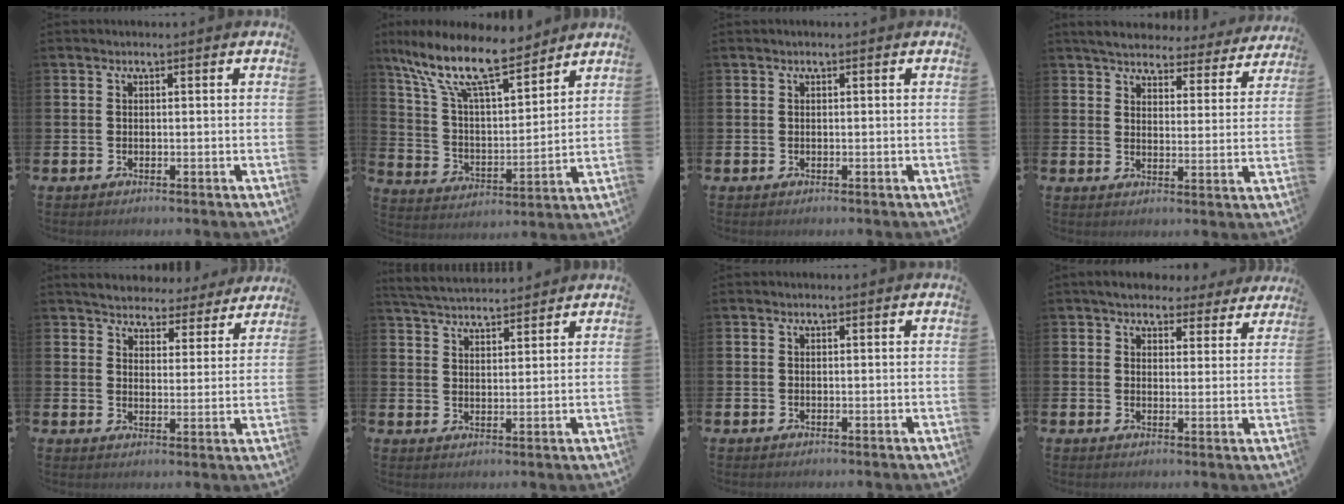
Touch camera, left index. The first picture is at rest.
{"total": 12.7, "force": [10.3, 3.5, 6.6], "torque": [-0.158, -0.057, 0.180]}
{"total": 0.0}
{"total": 5.0, "force": [4.8, 1.2, 0.8], "torque": [-0.031, -0.034, 0.082]}
{"total": 4.7, "force": [4.5, 1.3, 0.1], "torque": [-0.019, -0.034, 0.075]}
{"total": 4.4, "force": [4.4, 0.5, 0.3], "torque": [-0.025, -0.021, 0.080]}
{"total": 0.0}
{"total": 5.4, "force": [4.9, 2.2, 0.8], "torque": [-0.021, -0.025, 0.086]}